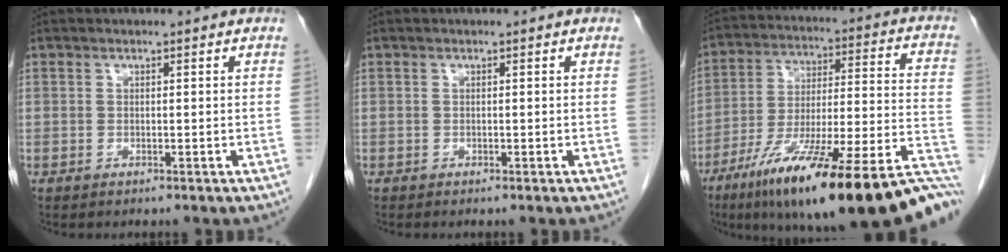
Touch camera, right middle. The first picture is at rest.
{"total": 0.0}
{"total": 30.5, "force": [-19.4, 4.3, 23.2], "torque": [-0.267, -0.005, -0.308]}